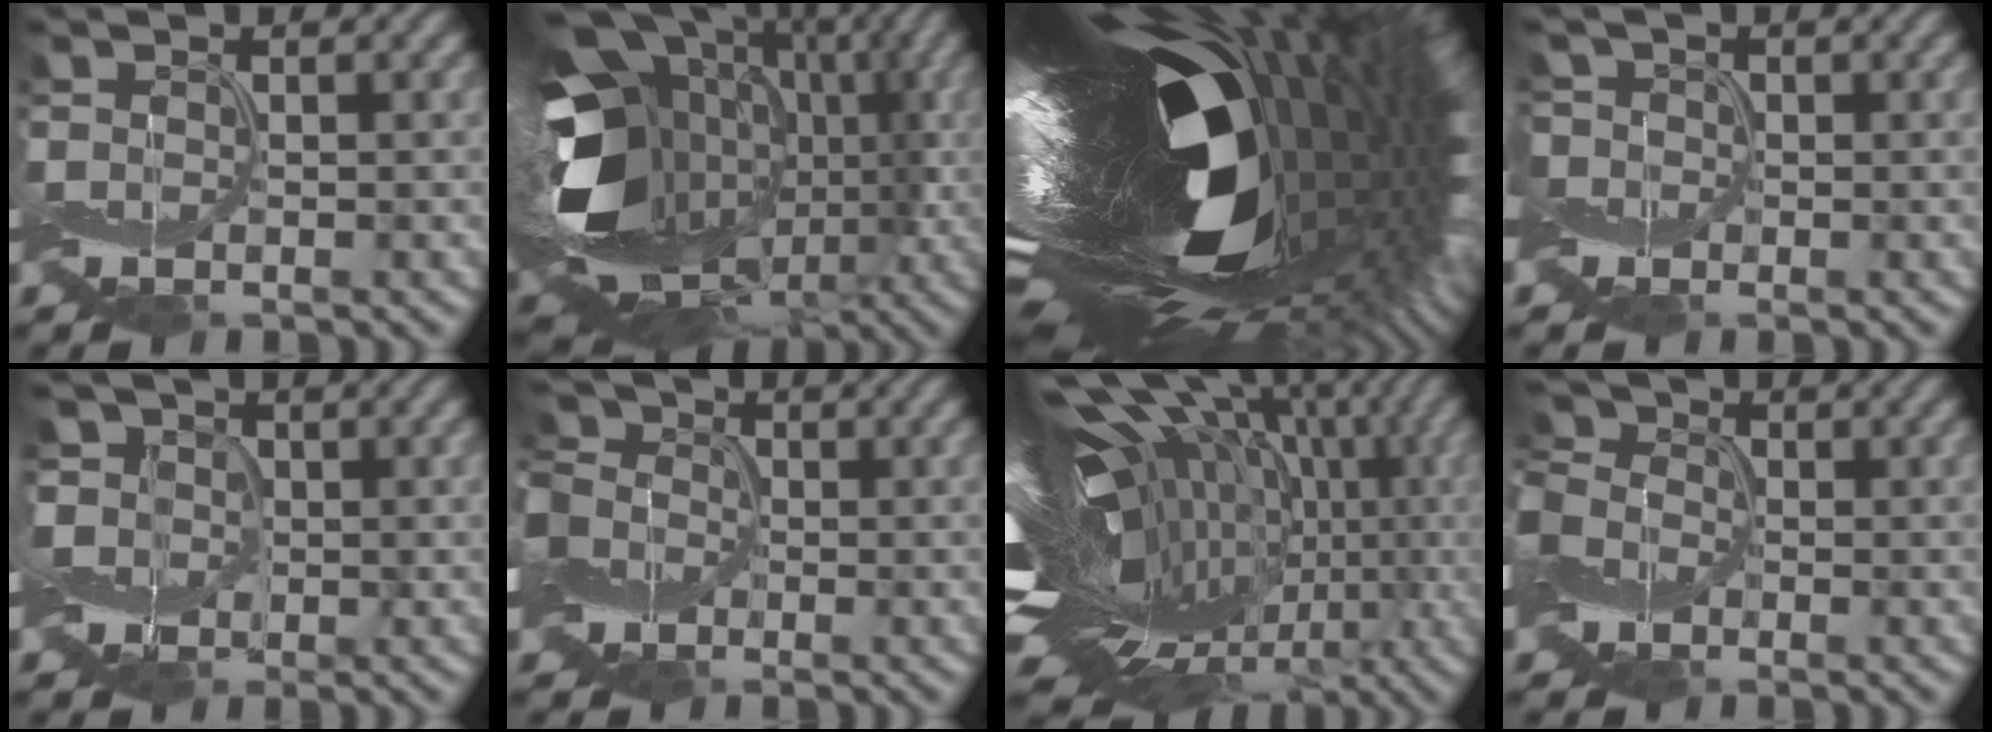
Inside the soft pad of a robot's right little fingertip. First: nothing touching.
{"total": 17.6, "force": [-0.2, 13.0, 11.8], "torque": [-0.211, -0.025, 0.019]}
{"total": 22.5, "force": [0.6, 9.8, 20.2], "torque": [-0.356, -0.036, -0.005]}
{"total": 3.6, "force": [0.1, 3.2, 1.8], "torque": [-0.045, 0.009, -0.010]}
{"total": 4.3, "force": [1.3, 3.8, 1.6], "torque": [-0.048, 0.005, 0.011]}
{"total": 10.6, "force": [-2.4, 8.9, 5.2], "torque": [-0.123, -0.001, -0.089]}
{"total": 20.3, "force": [1.8, 11.9, 16.4], "torque": [-0.247, 0.032, 0.033]}
{"total": 8.5, "force": [-2.3, 6.8, 4.5], "torque": [-0.113, -0.005, -0.070]}